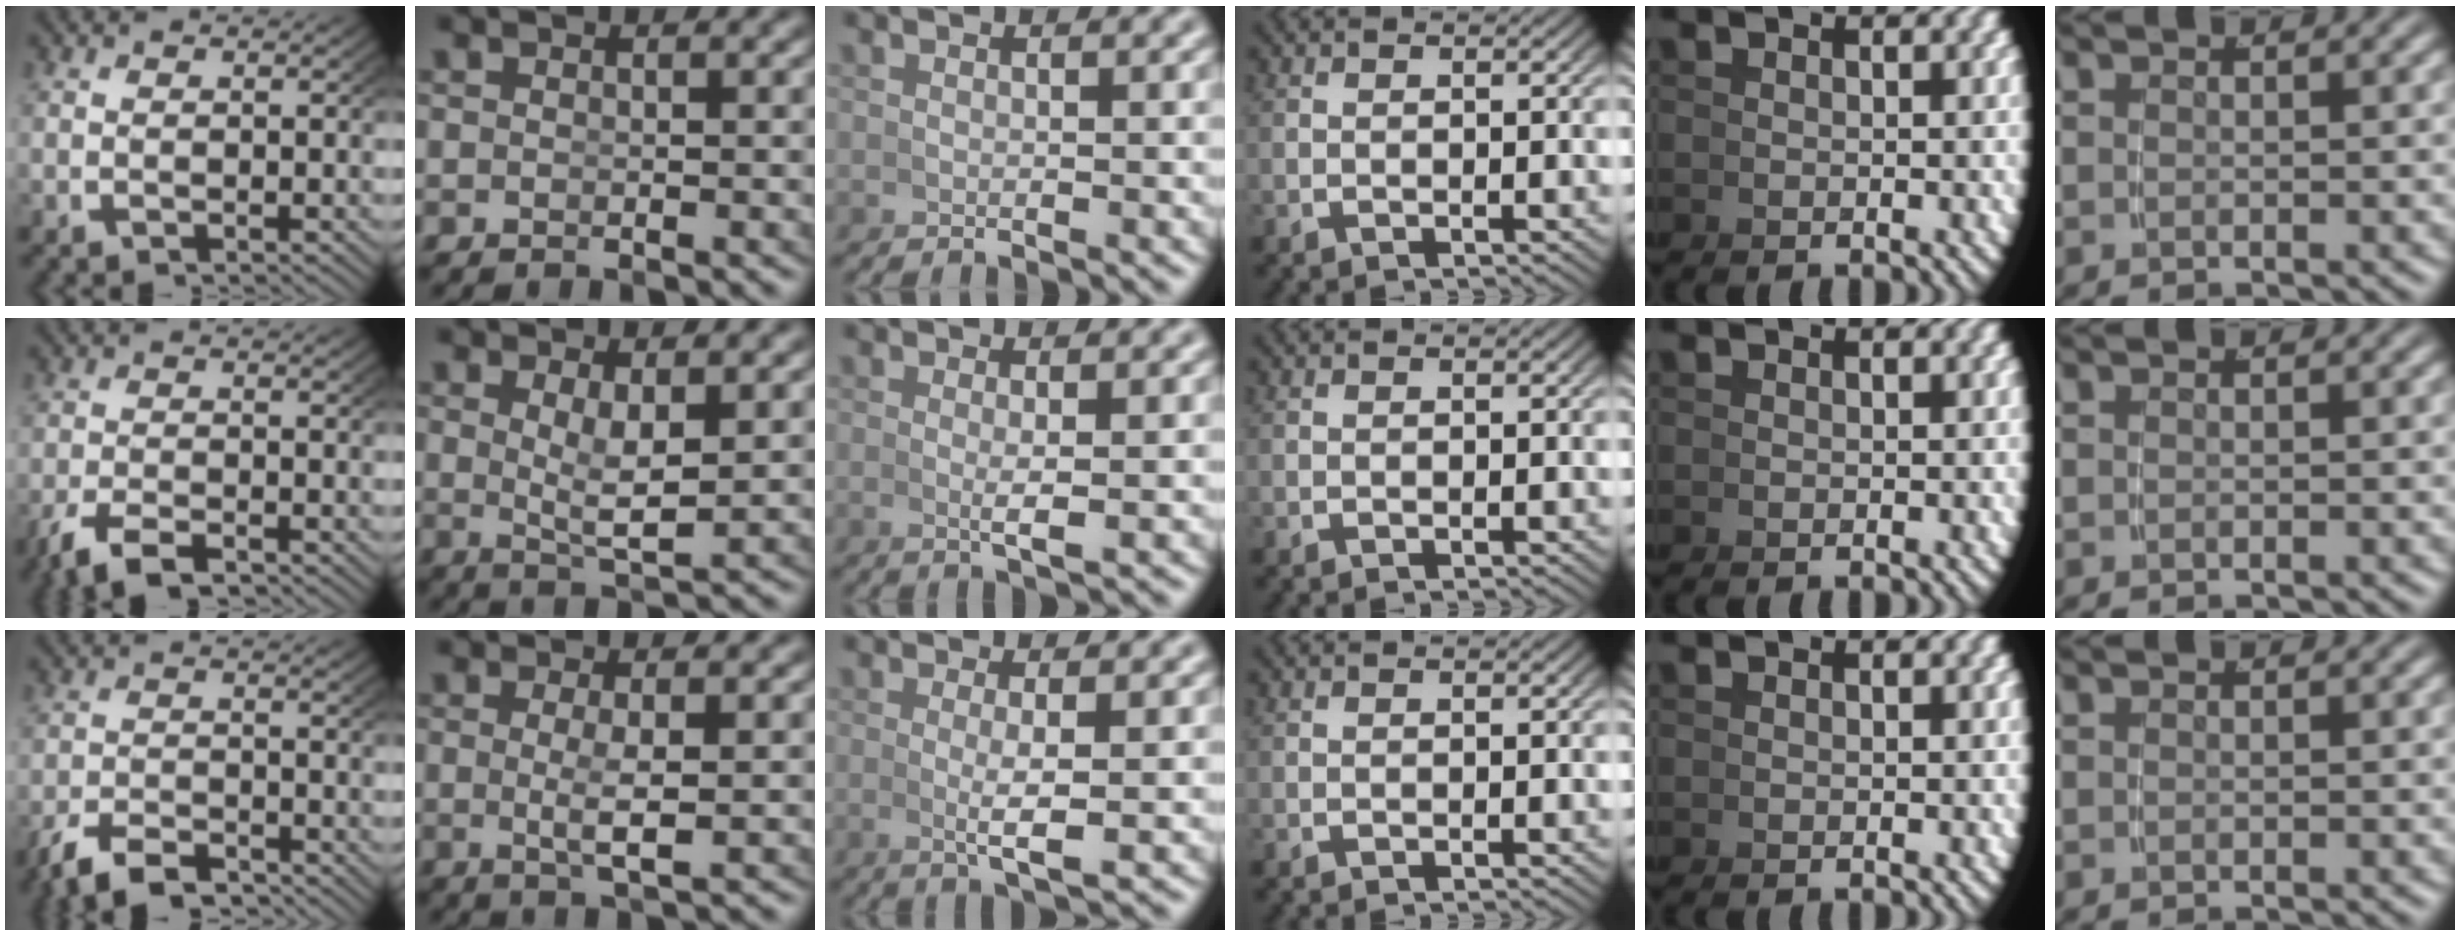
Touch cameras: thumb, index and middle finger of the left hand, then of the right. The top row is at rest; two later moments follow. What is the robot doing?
{"motion": "grasp_and_lifting", "object": "photo album"}